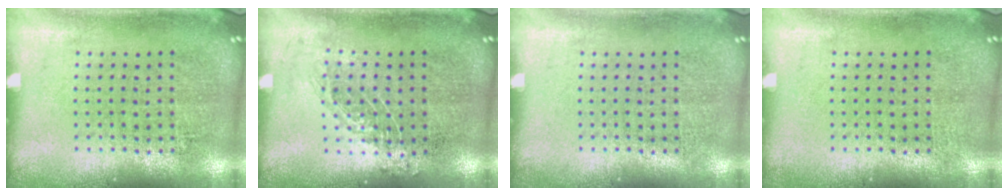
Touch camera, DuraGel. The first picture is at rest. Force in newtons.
{"total": 0.8, "press": 0.8, "slide": 0.2}
{"total": 0.0}
{"total": 0.0}